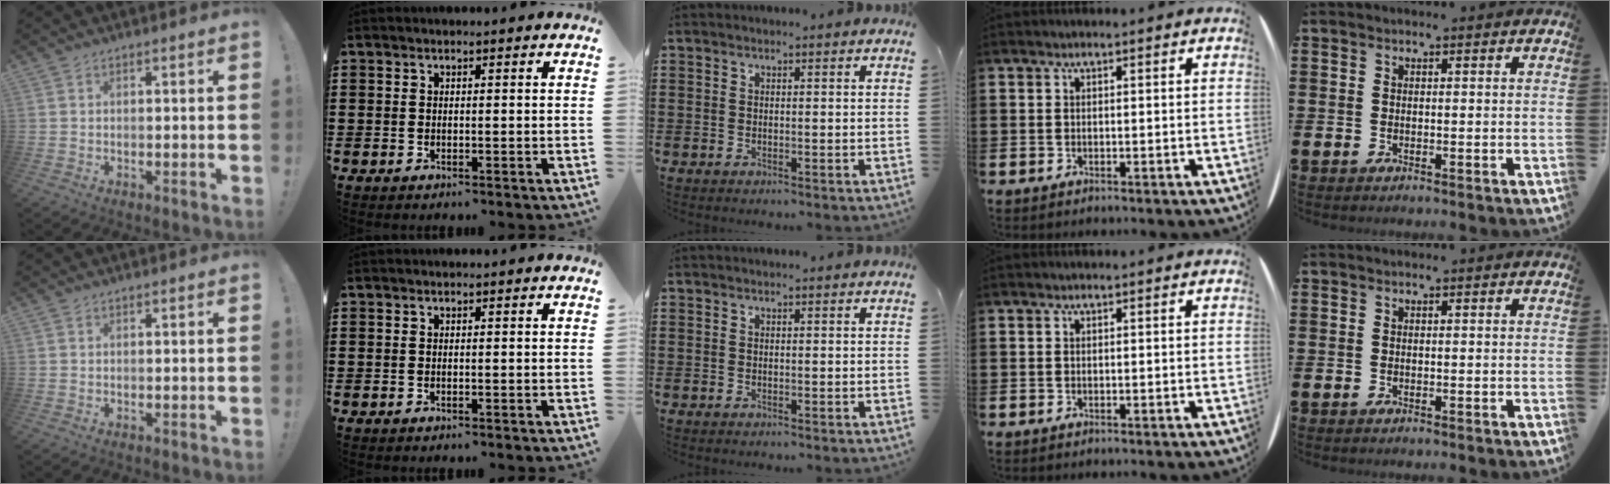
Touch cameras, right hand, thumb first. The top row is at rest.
{}